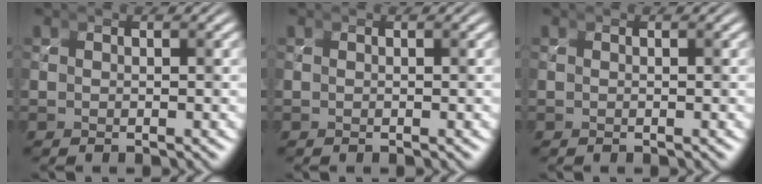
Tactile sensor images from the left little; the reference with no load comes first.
{"total": 0.0}
{"total": 0.0}